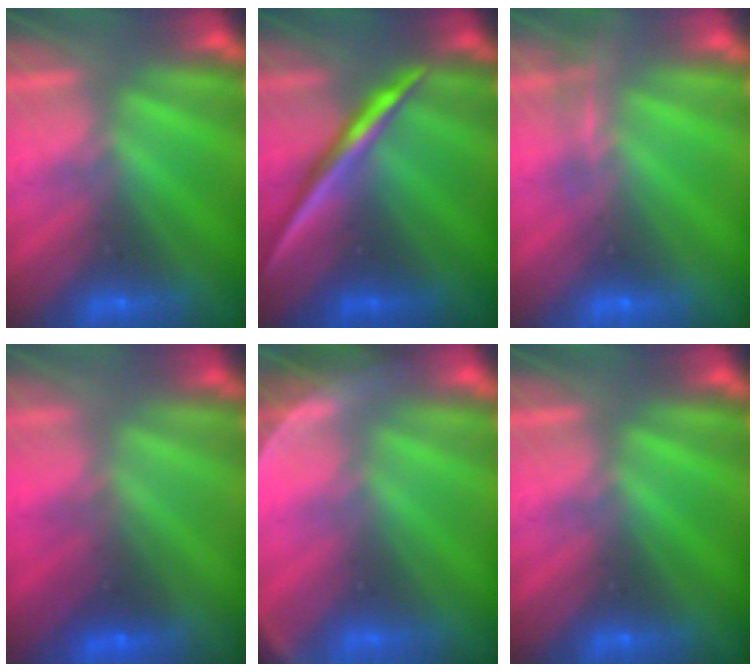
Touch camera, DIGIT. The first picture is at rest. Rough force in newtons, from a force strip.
{"total": 2.2}
{"total": 1.8}
{"total": 1.8}
{"total": 3.6}
{"total": 0.0}